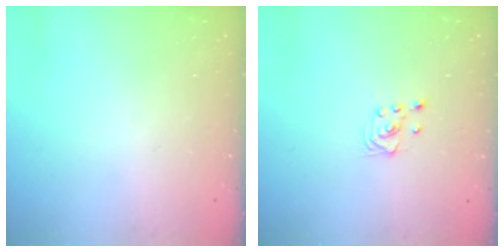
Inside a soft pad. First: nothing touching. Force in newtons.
{"total": 3.0, "press": 2.6, "slide": 1.5}